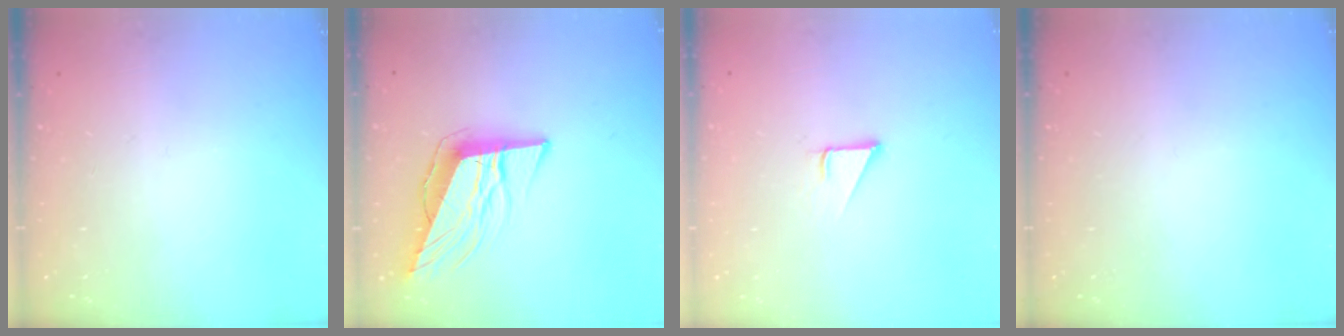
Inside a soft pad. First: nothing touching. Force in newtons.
{"total": 12.1, "press": 11.5, "slide": 3.6}
{"total": 1.6, "press": 1.6, "slide": 0.2}
{"total": 0.0}